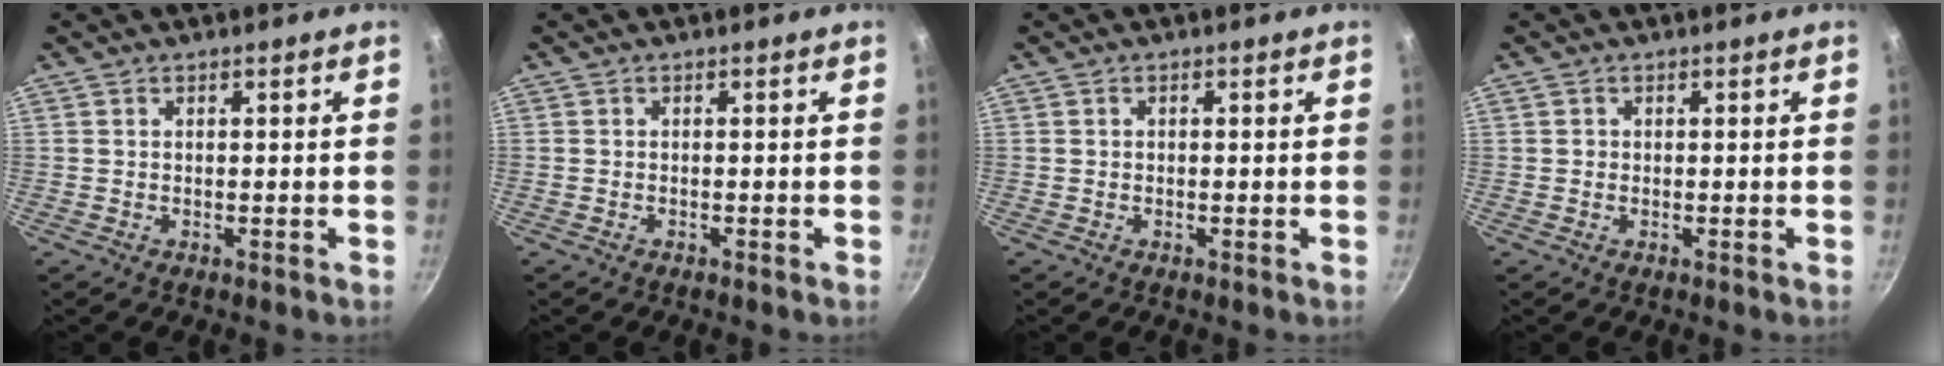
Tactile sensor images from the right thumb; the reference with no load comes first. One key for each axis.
{"total": 0.0}
{"total": 0.0}
{"total": 0.8, "fx": 0.2, "fy": 0.7, "fz": 0.2, "tx": 0.000, "ty": 0.004, "tz": 0.002}